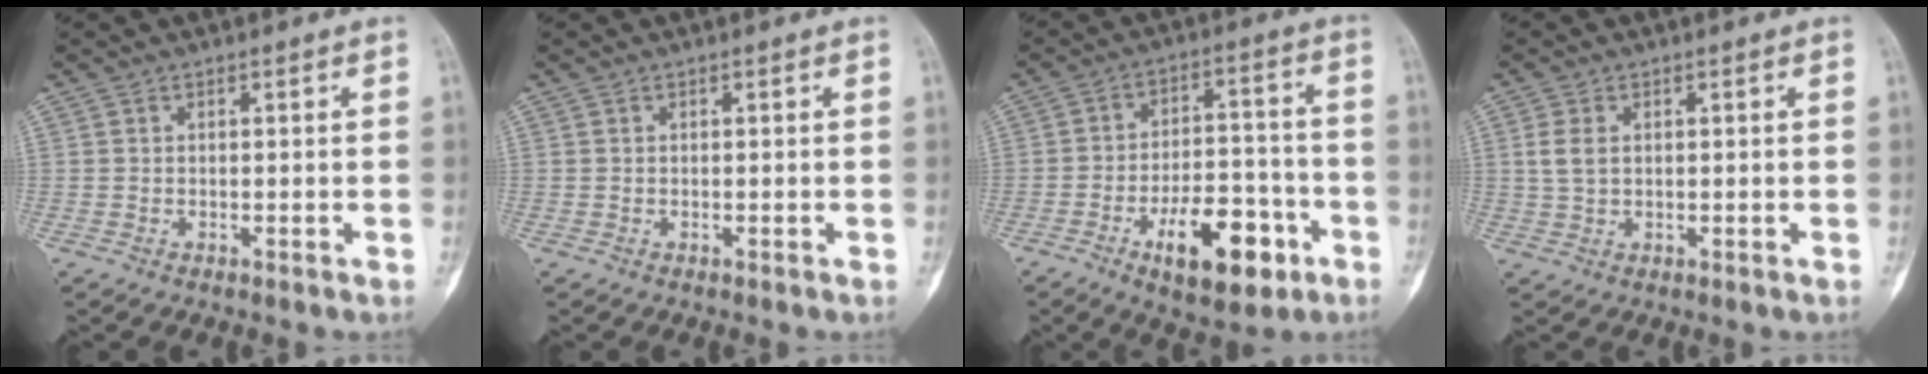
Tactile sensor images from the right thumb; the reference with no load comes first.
{"total": 0.0}
{"total": 15.1, "force": [-7.1, 6.9, 11.4], "torque": [-0.148, 0.040, -0.104]}
{"total": 3.4, "force": [0.7, 2.2, 2.5], "torque": [-0.057, 0.001, 0.014]}